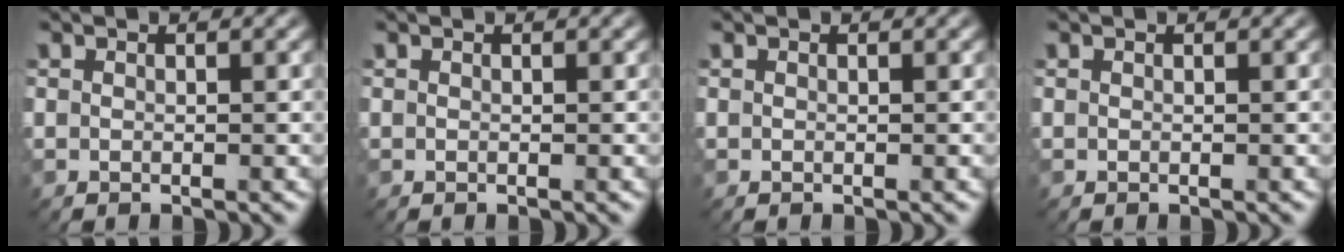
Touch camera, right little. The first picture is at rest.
{"total": 0.0}
{"total": 0.0}
{"total": 0.0}